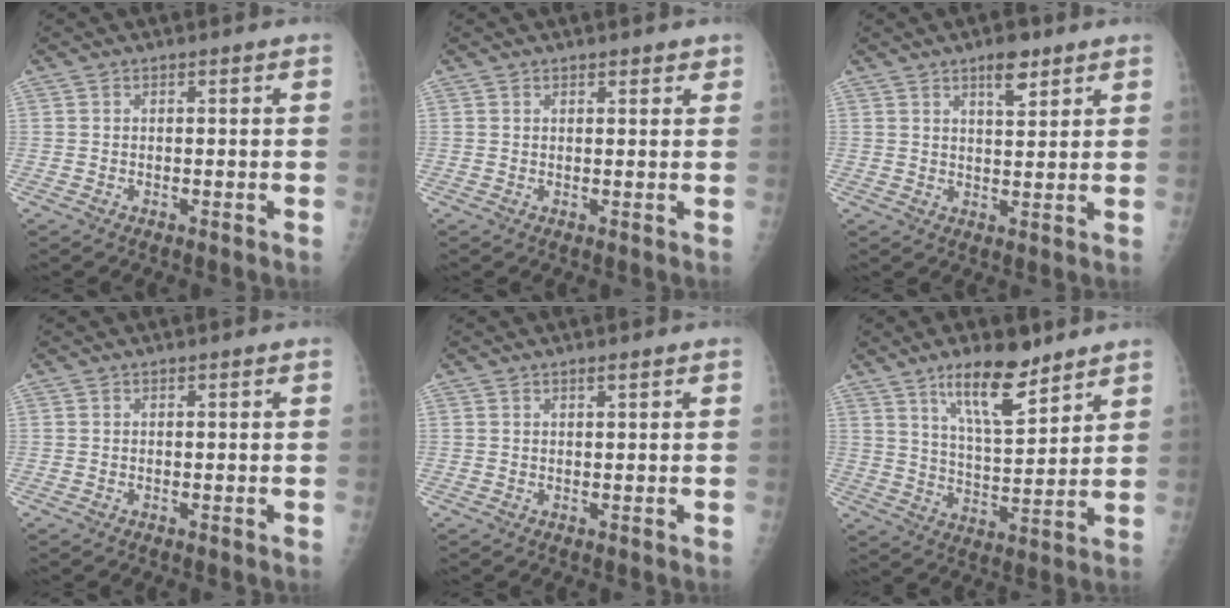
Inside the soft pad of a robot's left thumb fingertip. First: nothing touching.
{"total": 1.7, "force": [1.3, 0.7, 0.8], "torque": [0.001, -0.004, 0.014]}
{"total": 5.1, "force": [3.3, 1.9, 3.4], "torque": [-0.040, -0.020, 0.051]}
{"total": 0.0}
{"total": 0.7, "force": [0.5, 0.0, 0.5], "torque": [-0.008, -0.002, 0.009]}
{"total": 12.3, "force": [8.4, 3.9, 8.2], "torque": [-0.118, -0.057, 0.147]}